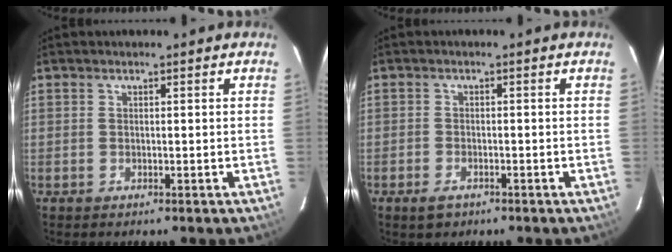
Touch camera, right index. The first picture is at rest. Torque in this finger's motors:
{"motor_torque": [0.22, -0.25, 0.11, -0.01]}